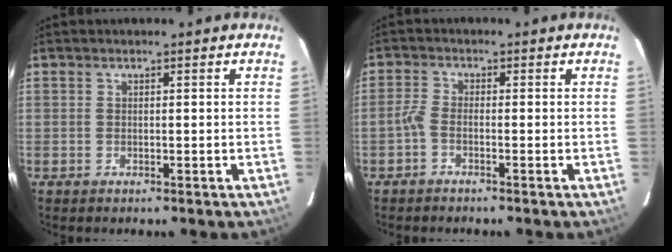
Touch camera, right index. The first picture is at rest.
{"total": 1.9, "force": [-1.3, 0.6, 1.3], "torque": [-0.040, 0.006, -0.031]}